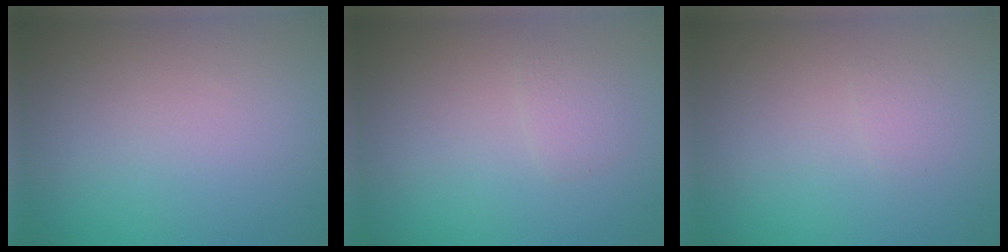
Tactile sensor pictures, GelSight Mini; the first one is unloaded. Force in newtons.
{"total": 1.2, "press": 1.2, "slide": 0.1}
{"total": 0.7, "press": 0.7, "slide": 0.0}